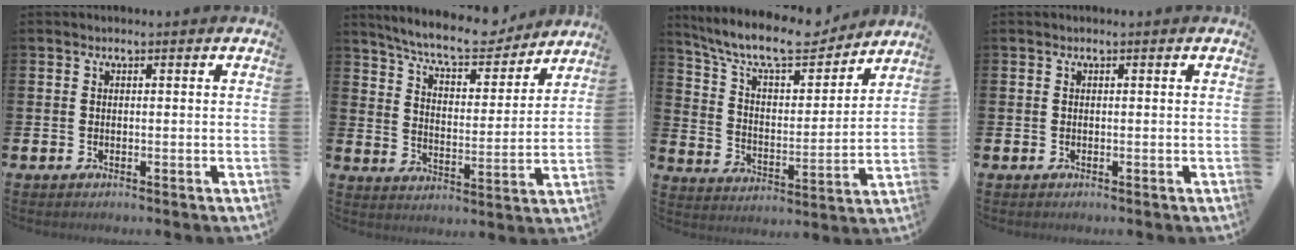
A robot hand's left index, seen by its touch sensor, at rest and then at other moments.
{"total": 8.9, "force": [8.2, 1.6, 3.1], "torque": [-0.088, -0.049, 0.145]}
{"total": 11.6, "force": [10.3, 2.6, 4.6], "torque": [-0.119, -0.065, 0.179]}
{"total": 0.0}